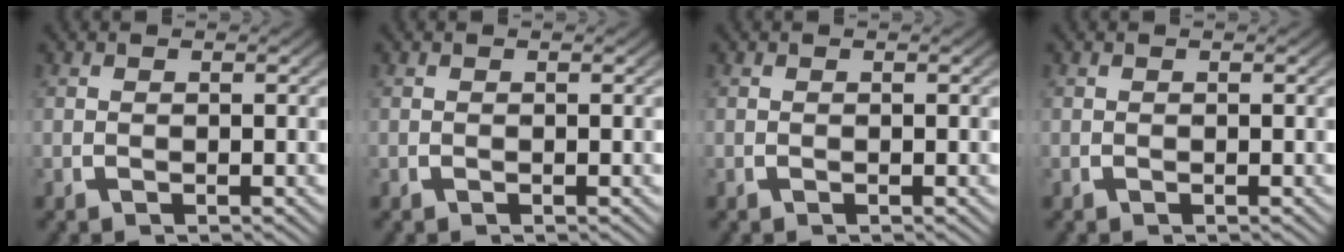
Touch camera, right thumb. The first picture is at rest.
{"total": 0.0}
{"total": 0.0}
{"total": 0.0}